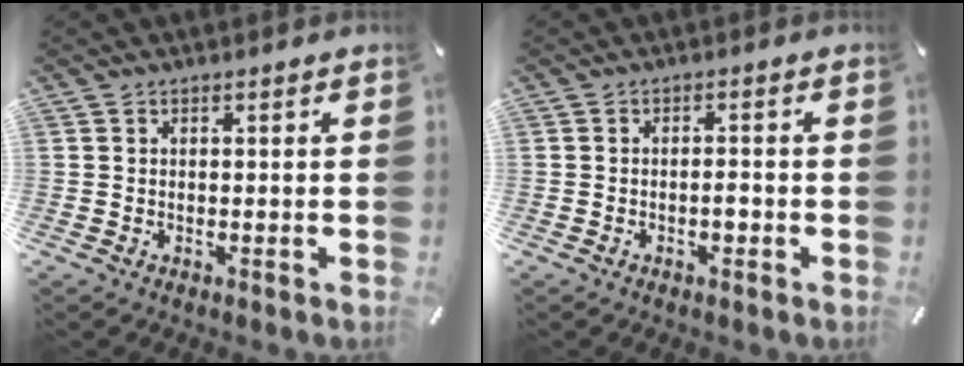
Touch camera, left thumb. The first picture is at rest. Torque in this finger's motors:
{"motor_torque": [0.35, 0.37, 0.10, 0.00, 0.00]}